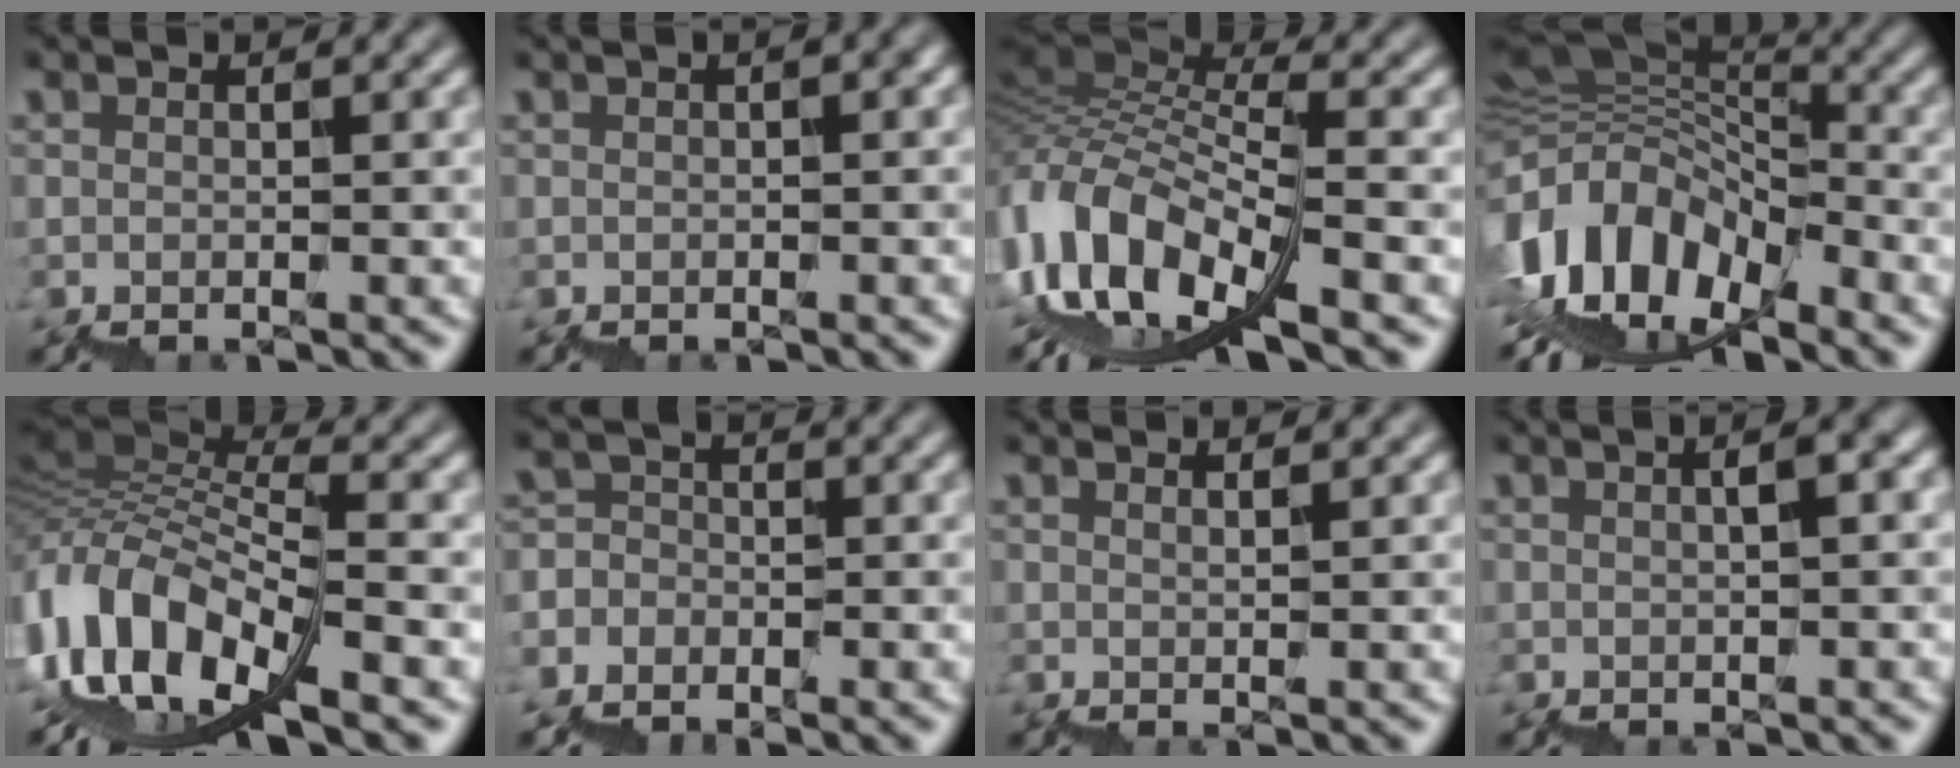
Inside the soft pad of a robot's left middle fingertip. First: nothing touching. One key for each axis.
{"total": 1.2, "fx": -0.4, "fy": 0.4, "fz": 1.1, "tx": -0.012, "ty": 0.007, "tz": -0.003}
{"total": 9.6, "fx": -2.8, "fy": 4.8, "fz": 7.8, "tx": -0.158, "ty": 0.022, "tz": -0.057}
{"total": 10.7, "fx": -4.1, "fy": 6.2, "fz": 7.7, "tx": -0.155, "ty": 0.030, "tz": -0.090}
{"total": 10.3, "fx": -3.6, "fy": 4.7, "fz": 8.5, "tx": -0.172, "ty": 0.028, "tz": -0.072}
{"total": 1.7, "fx": -1.3, "fy": 0.9, "fz": -0.4, "tx": -0.004, "ty": 0.011, "tz": -0.033}
{"total": 1.9, "fx": 1.4, "fy": 0.5, "fz": 1.1, "tx": 0.004, "ty": 0.004, "tz": 0.021}
{"total": 2.5, "fx": 0.6, "fy": 0.6, "fz": 2.4, "tx": -0.022, "ty": 0.010, "tz": 0.007}